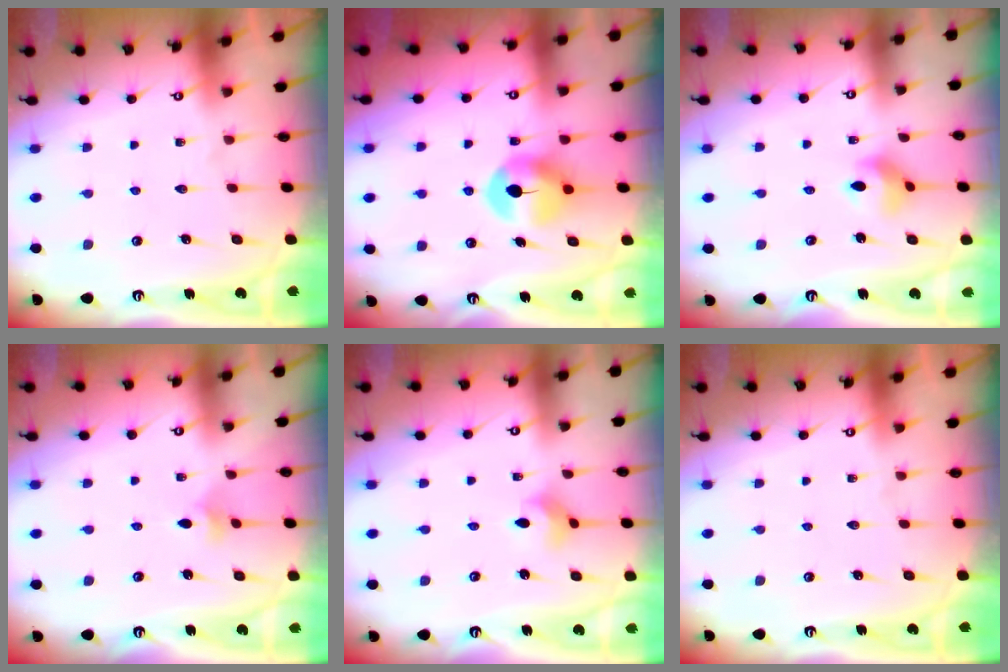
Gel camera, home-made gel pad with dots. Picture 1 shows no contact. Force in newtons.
{"total": 8.4, "press": 8.3, "slide": 1.2}
{"total": 6.1, "press": 6.1, "slide": 0.5}
{"total": 3.3, "press": 3.2, "slide": 0.8}
{"total": 4.2, "press": 4.2, "slide": 0.6}
{"total": 0.0}